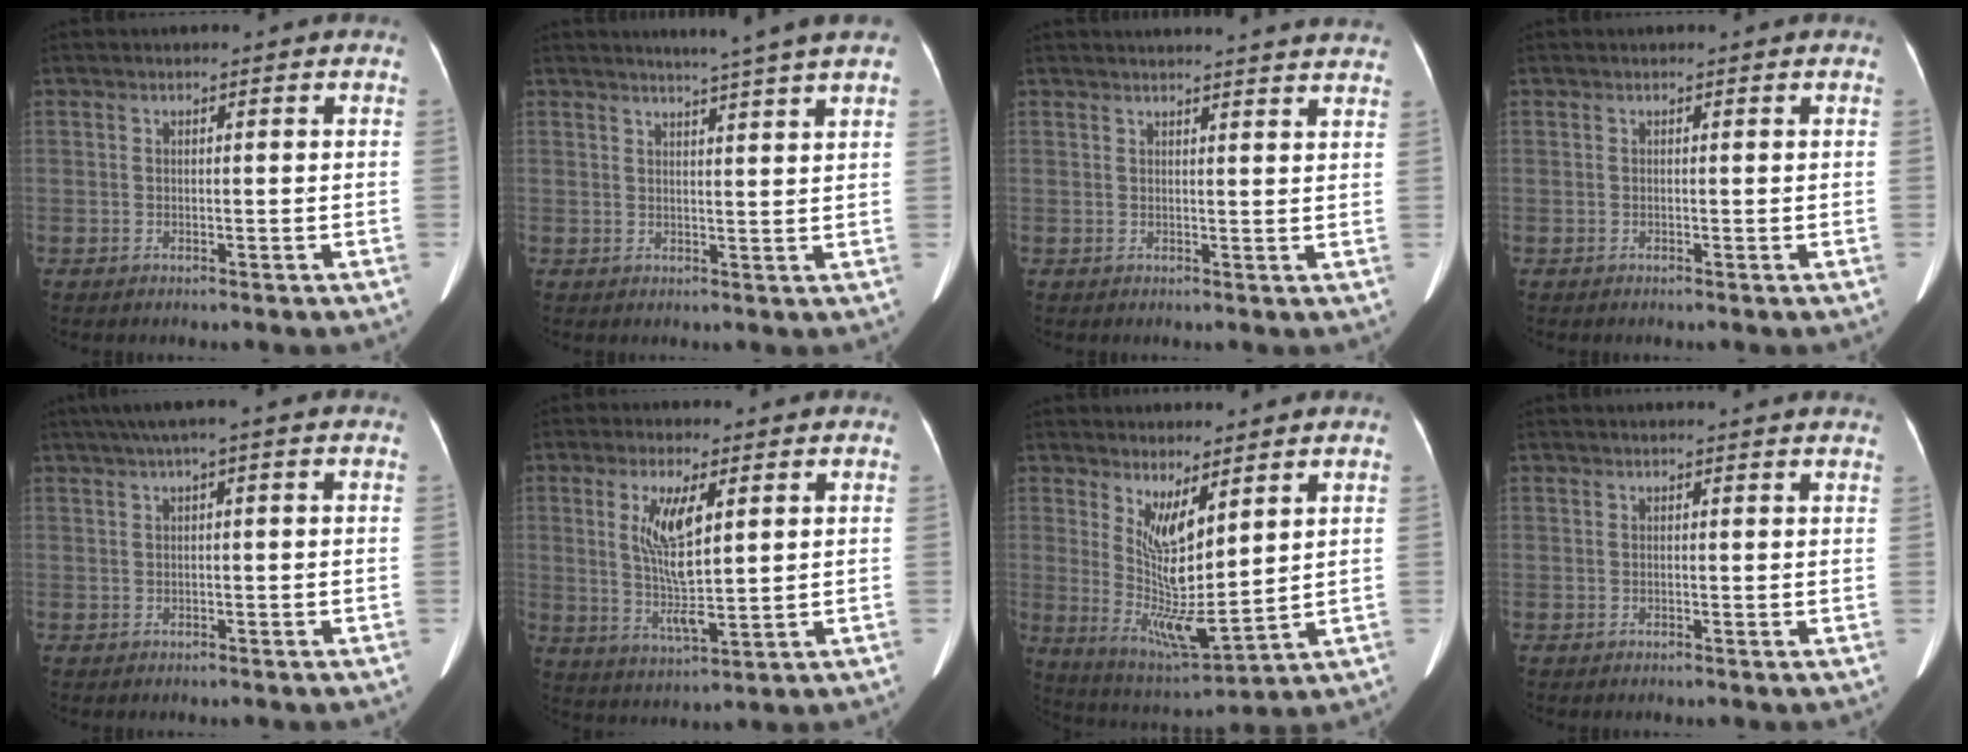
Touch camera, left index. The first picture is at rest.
{"total": 6.0, "force": [5.2, -0.9, 2.9], "torque": [-0.048, 0.005, 0.059]}
{"total": 15.6, "force": [15.0, 0.6, 4.3], "torque": [-0.051, -0.009, 0.166]}
{"total": 0.0}
{"total": 3.5, "force": [1.7, 0.0, 3.0], "torque": [-0.059, 0.025, 0.033]}
{"total": 8.5, "force": [2.2, 1.7, 8.1], "torque": [-0.162, -0.009, 0.045]}
{"total": 9.3, "force": [3.4, 1.8, 8.5], "torque": [-0.164, -0.026, 0.076]}
{"total": 6.0, "force": [5.7, 0.1, 1.8], "torque": [-0.022, 0.014, 0.048]}